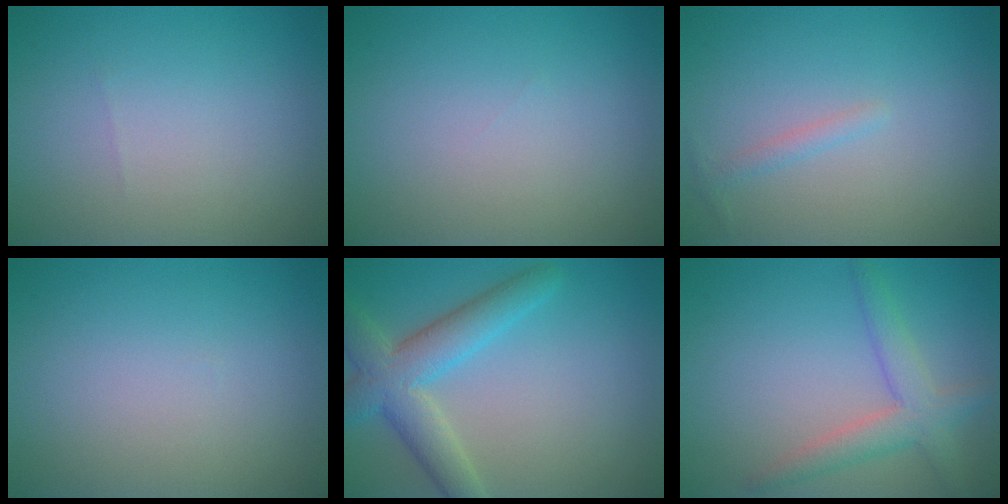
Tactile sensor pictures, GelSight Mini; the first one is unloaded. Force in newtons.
{"total": 0.0}
{"total": 0.9, "press": 0.9, "slide": 0.0}
{"total": 0.0}
{"total": 5.4, "press": 5.3, "slide": 0.7}
{"total": 3.4, "press": 3.4, "slide": 0.3}